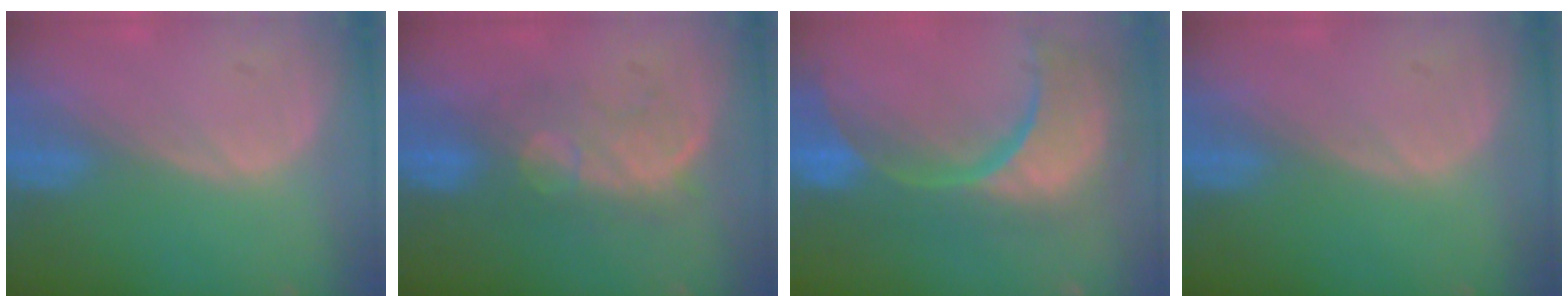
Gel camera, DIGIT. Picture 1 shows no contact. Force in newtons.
{"total": 7.5, "press": 7.2, "slide": 2.1}
{"total": 15.2, "press": 12.1, "slide": 9.2}
{"total": 0.0}